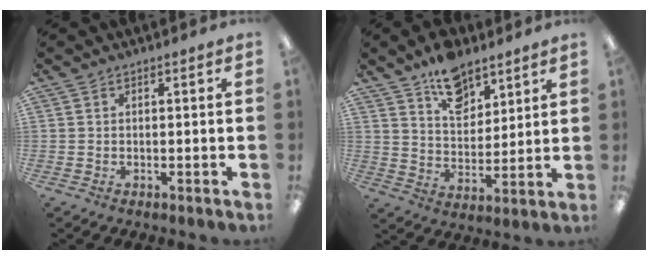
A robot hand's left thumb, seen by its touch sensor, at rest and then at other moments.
{"total": 11.0, "force": [8.2, 6.1, 3.9], "torque": [-0.058, -0.047, 0.151]}